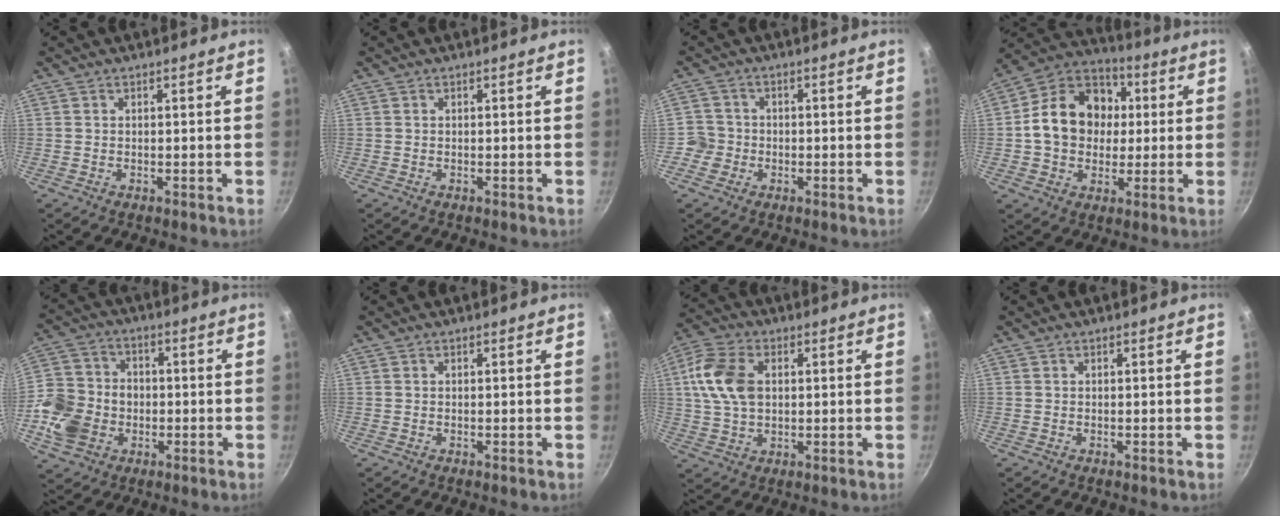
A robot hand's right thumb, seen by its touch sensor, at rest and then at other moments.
{"total": 0.0}
{"total": 3.8, "force": [-1.3, 3.6, 0.5], "torque": [0.020, 0.017, -0.029]}
{"total": 17.0, "force": [1.5, 13.7, 9.9], "torque": [-0.136, 0.026, 0.014]}
{"total": 13.7, "force": [-2.7, 11.4, 7.2], "torque": [-0.128, 0.026, -0.056]}
{"total": 0.0}
{"total": 11.4, "force": [2.0, 7.5, 8.3], "torque": [-0.154, 0.011, 0.030]}
{"total": 0.0}